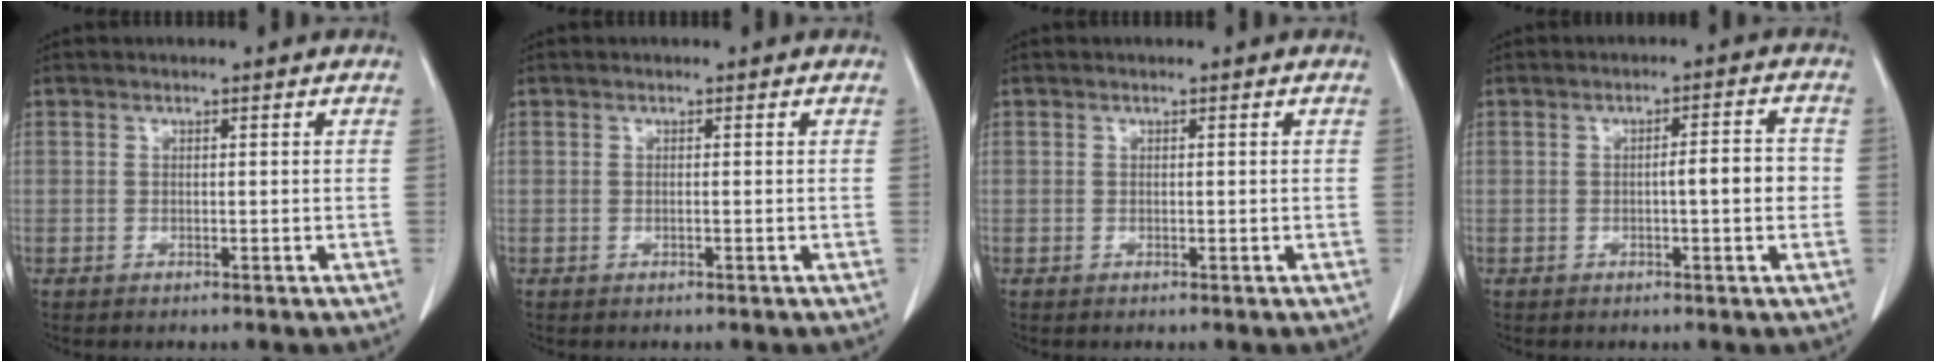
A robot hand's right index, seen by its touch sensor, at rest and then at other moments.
{"total": 0.0}
{"total": 0.0}
{"total": 4.4, "force": [-0.5, 0.6, 4.3], "torque": [-0.063, 0.008, -0.007]}